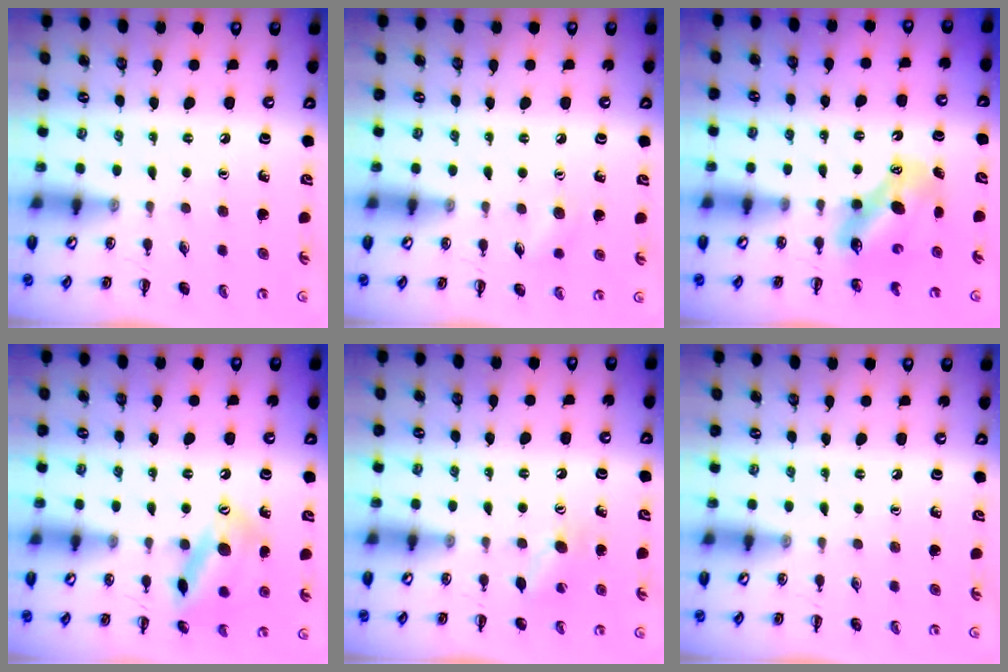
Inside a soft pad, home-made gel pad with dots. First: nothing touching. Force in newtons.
{"total": 5.6, "press": 5.4, "slide": 1.4}
{"total": 8.8, "press": 8.6, "slide": 1.6}
{"total": 15.1, "press": 15.0, "slide": 1.6}
{"total": 6.1, "press": 5.9, "slide": 1.2}
{"total": 0.0}